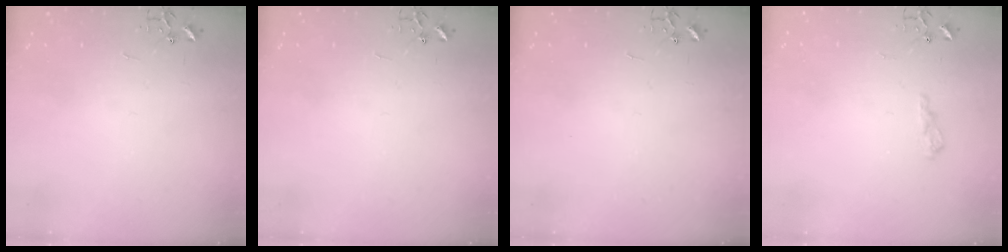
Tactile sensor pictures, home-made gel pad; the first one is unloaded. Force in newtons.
{"total": 0.0}
{"total": 0.0}
{"total": 9.8, "press": 9.7, "slide": 1.0}